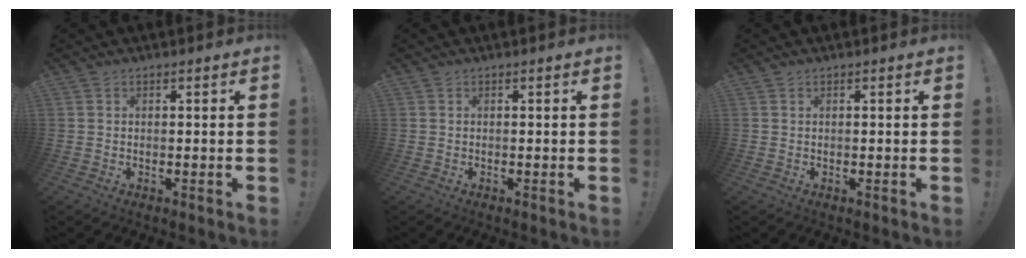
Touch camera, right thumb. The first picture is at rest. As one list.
[{"total": 0.0}, {"total": 0.0}]